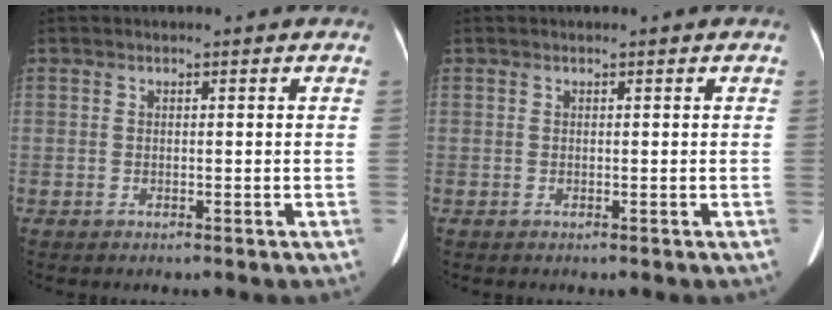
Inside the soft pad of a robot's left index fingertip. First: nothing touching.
{"total": 0.0}